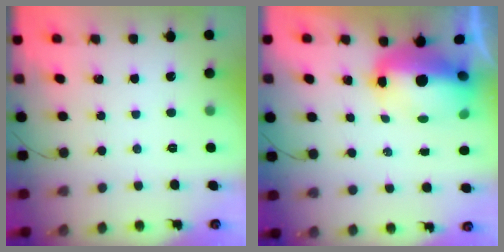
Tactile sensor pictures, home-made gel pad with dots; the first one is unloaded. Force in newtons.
{"total": 10.8, "press": 10.3, "slide": 3.4}